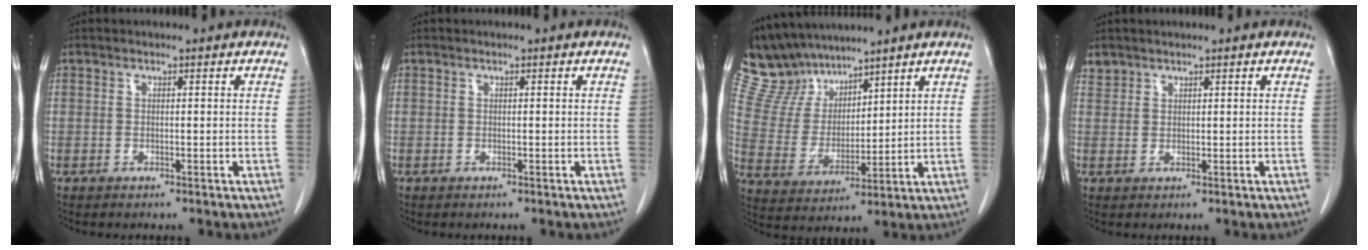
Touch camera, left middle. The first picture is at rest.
{"total": 0.0}
{"total": 10.2, "force": [9.3, 3.7, 1.8], "torque": [-0.055, 0.017, 0.196]}
{"total": 1.5, "force": [1.3, 0.7, -0.2], "torque": [0.007, 0.006, 0.024]}